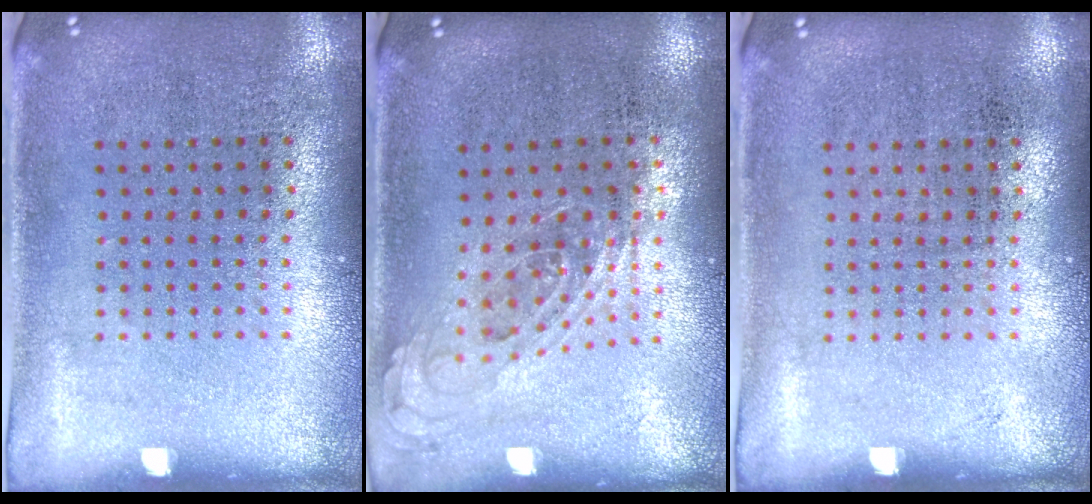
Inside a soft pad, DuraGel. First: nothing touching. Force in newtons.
{"total": 0.8, "press": 0.8, "slide": 0.3}
{"total": 0.0}